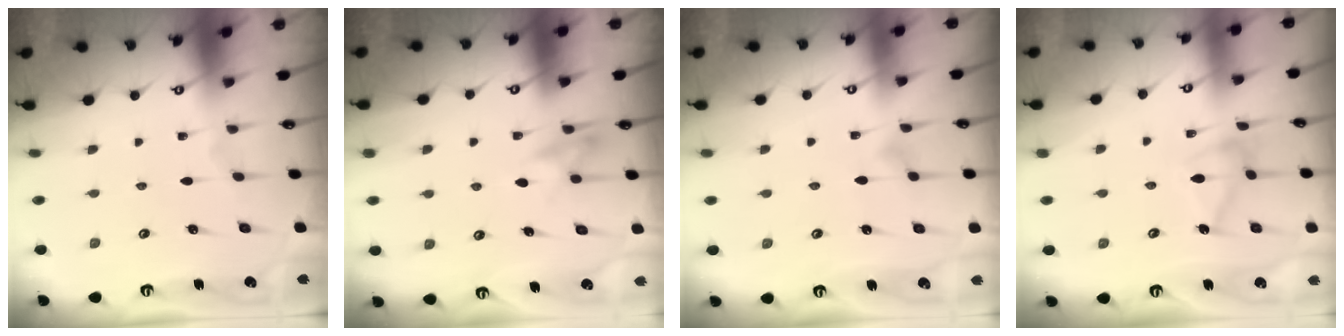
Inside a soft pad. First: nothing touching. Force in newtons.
{"total": 10.0, "press": 9.9, "slide": 1.5}
{"total": 5.4, "press": 5.4, "slide": 0.4}
{"total": 11.8, "press": 11.8, "slide": 0.3}